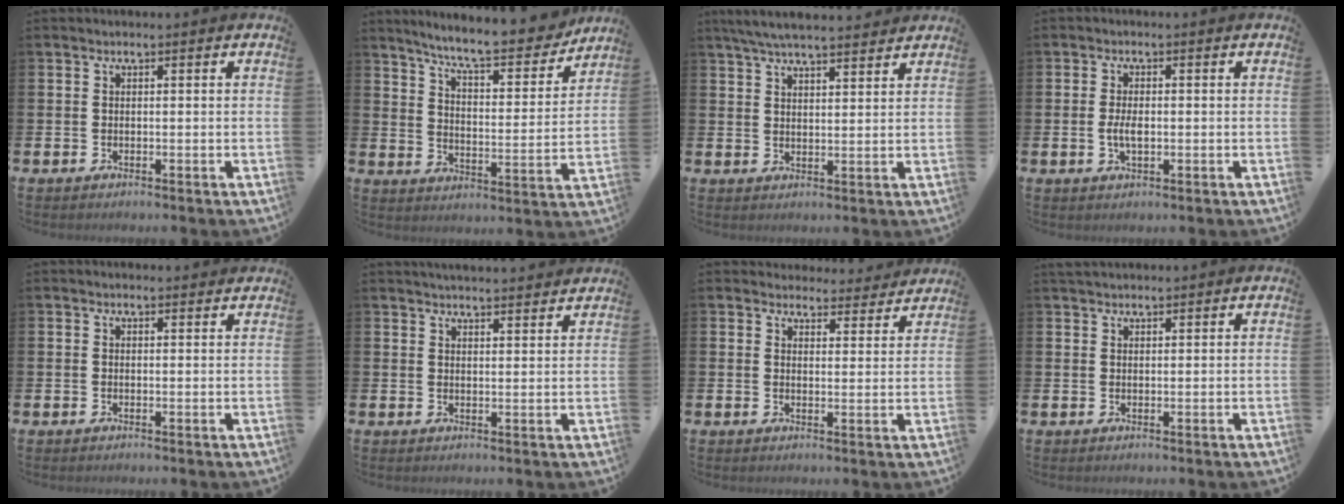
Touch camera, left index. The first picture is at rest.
{"total": 9.0, "force": [8.3, 1.1, 3.3], "torque": [-0.081, -0.058, 0.140]}
{"total": 5.6, "force": [5.3, 0.7, 1.7], "torque": [-0.048, -0.014, 0.097]}
{"total": 2.8, "force": [-0.2, 1.3, 2.4], "torque": [-0.043, 0.001, -0.006]}
{"total": 0.7, "force": [0.6, 0.2, 0.2], "torque": [0.011, -0.003, 0.008]}
{"total": 3.4, "force": [3.4, 0.0, 0.0], "torque": [-0.003, -0.020, 0.061]}
{"total": 4.0, "force": [3.8, 1.1, -0.1], "torque": [0.004, -0.029, 0.066]}
{"total": 1.7, "force": [1.6, 0.5, 0.2], "torque": [0.007, -0.002, 0.026]}